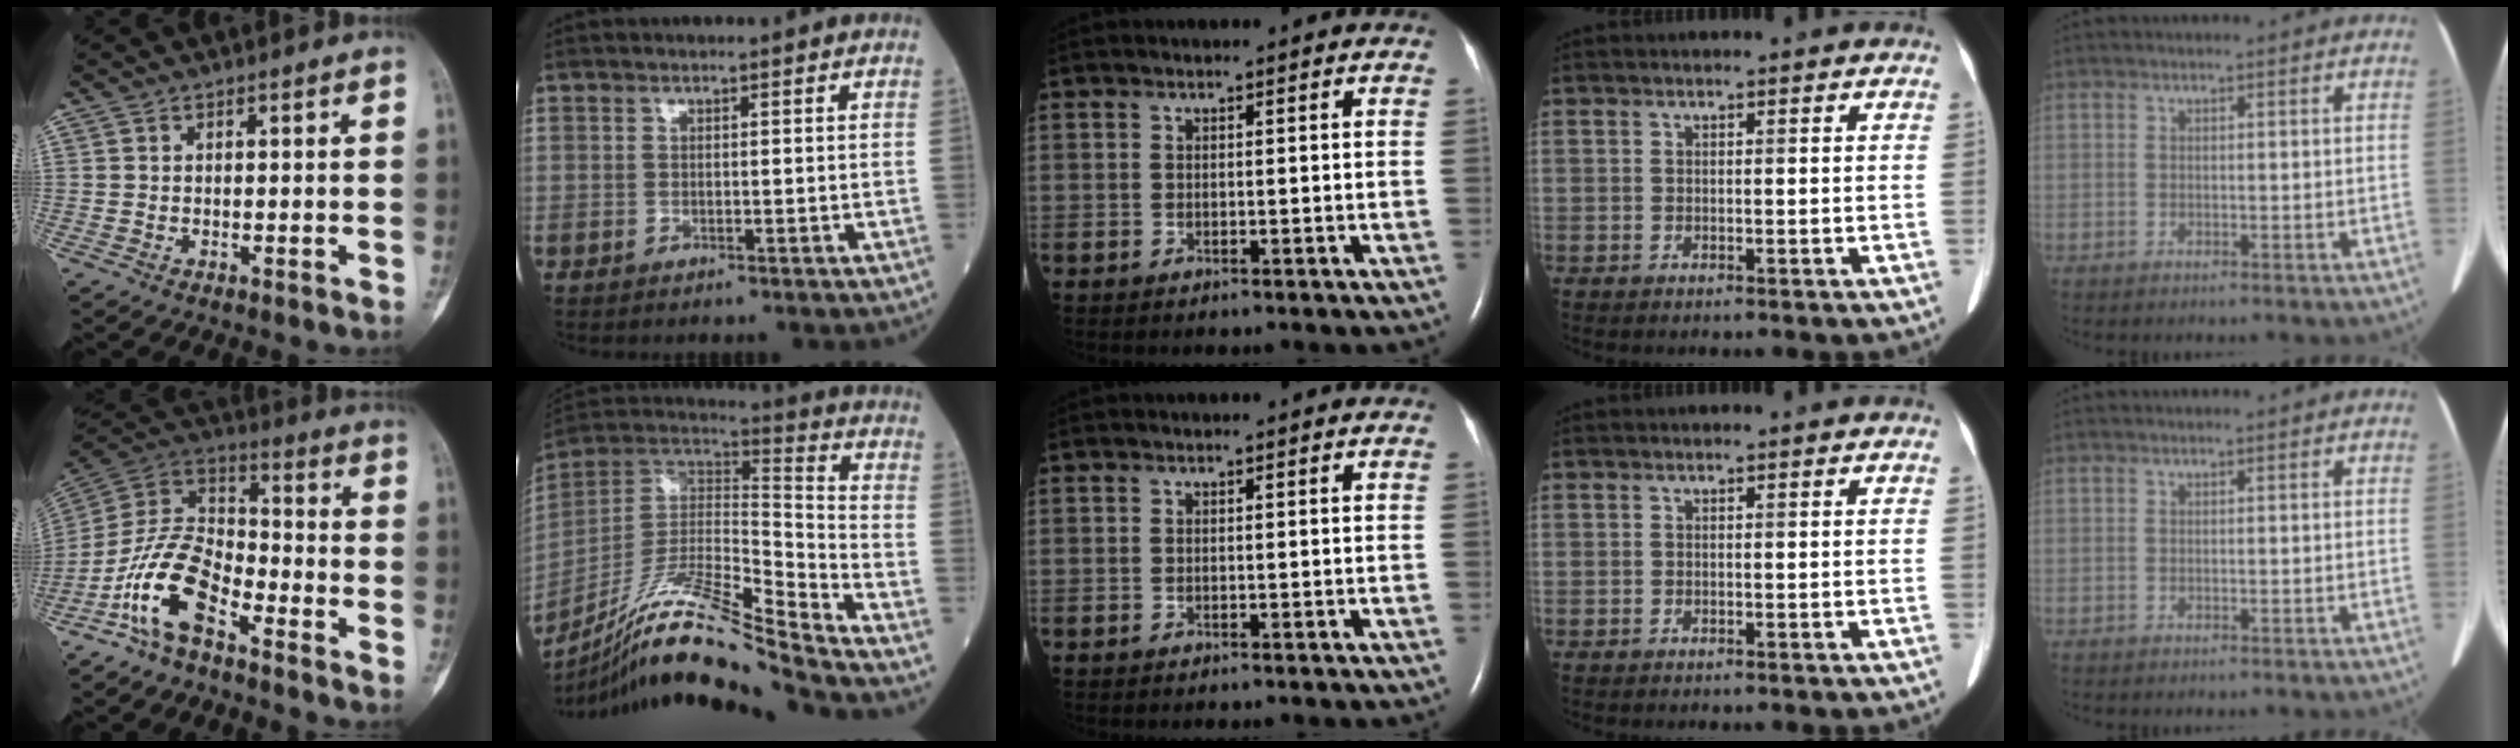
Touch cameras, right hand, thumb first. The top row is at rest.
{"thumb": {"total": 13.5, "force": [-7.8, 6.2, 9.1], "torque": [-0.173, 0.070, -0.159]}, "index": {"total": 18.4, "force": [-15.6, -1.3, 9.8], "torque": [-0.190, 0.008, -0.283]}}